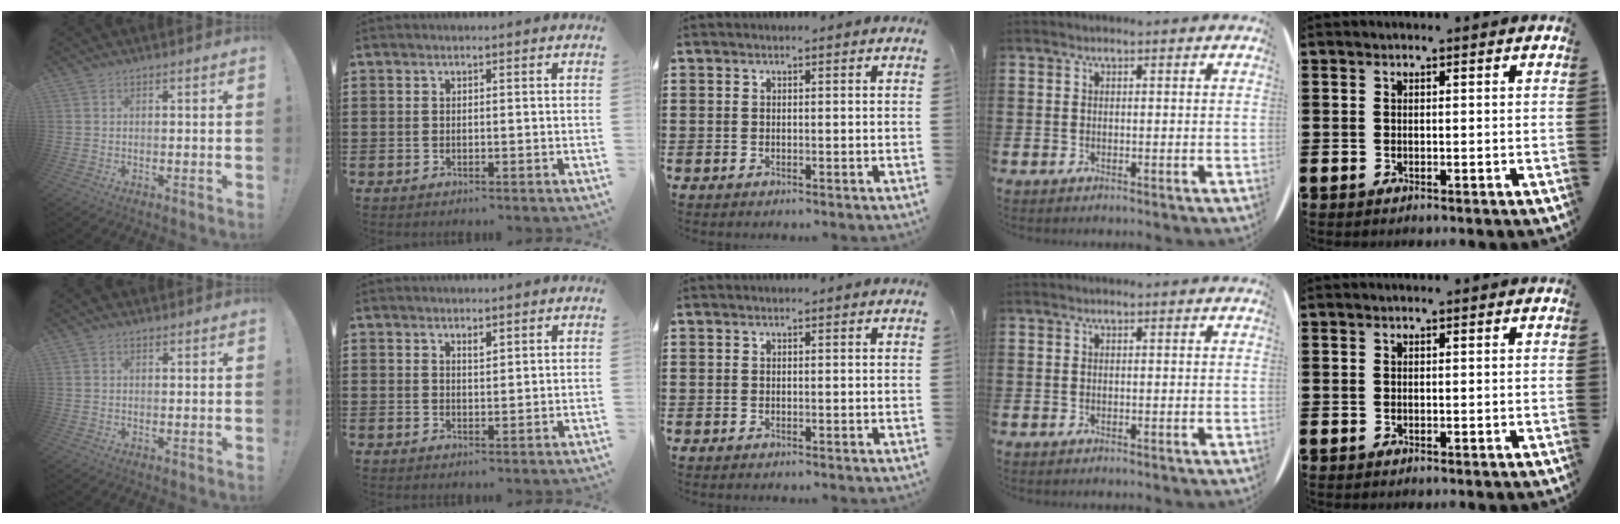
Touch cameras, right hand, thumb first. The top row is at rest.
{"thumb": {"total": 0.7, "force": [-0.6, -0.1, -0.2], "torque": [0.005, 0.007, -0.011]}, "index": {"total": 1.3, "force": [1.0, 0.5, 0.7], "torque": [-0.014, 0.002, 0.018]}}